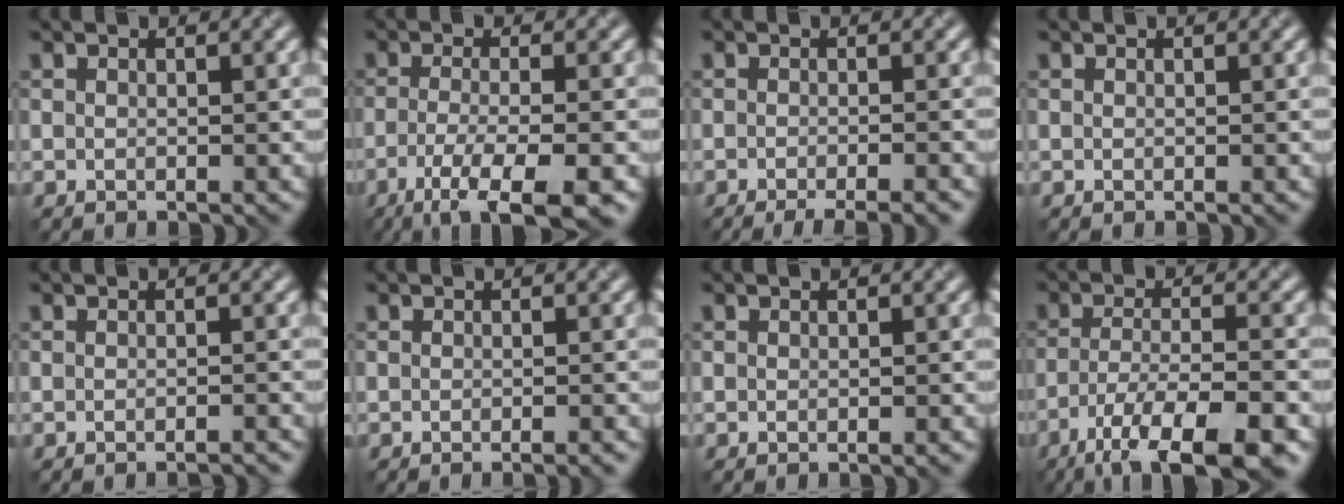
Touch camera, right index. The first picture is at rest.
{"total": 7.2, "force": [-3.9, 1.7, 5.8], "torque": [-0.088, -0.007, -0.071]}
{"total": 4.4, "force": [-3.1, 1.1, 3.0], "torque": [-0.027, -0.001, -0.039]}
{"total": 0.0}
{"total": 1.6, "force": [-1.4, 0.2, 0.8], "torque": [0.002, 0.002, -0.020]}
{"total": 1.4, "force": [-1.0, 0.3, 1.0], "torque": [-0.005, -0.004, -0.018]}
{"total": 0.6, "force": [-0.5, 0.1, 0.4], "torque": [-0.001, 0.000, -0.008]}
{"total": 10.3, "force": [-6.7, 2.6, 7.4], "torque": [-0.125, -0.004, -0.107]}